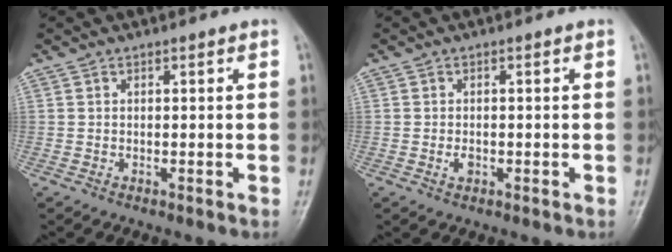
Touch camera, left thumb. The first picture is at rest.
{"total": 1.5, "force": [-0.4, 0.9, 1.0], "torque": [-0.015, 0.001, -0.006]}